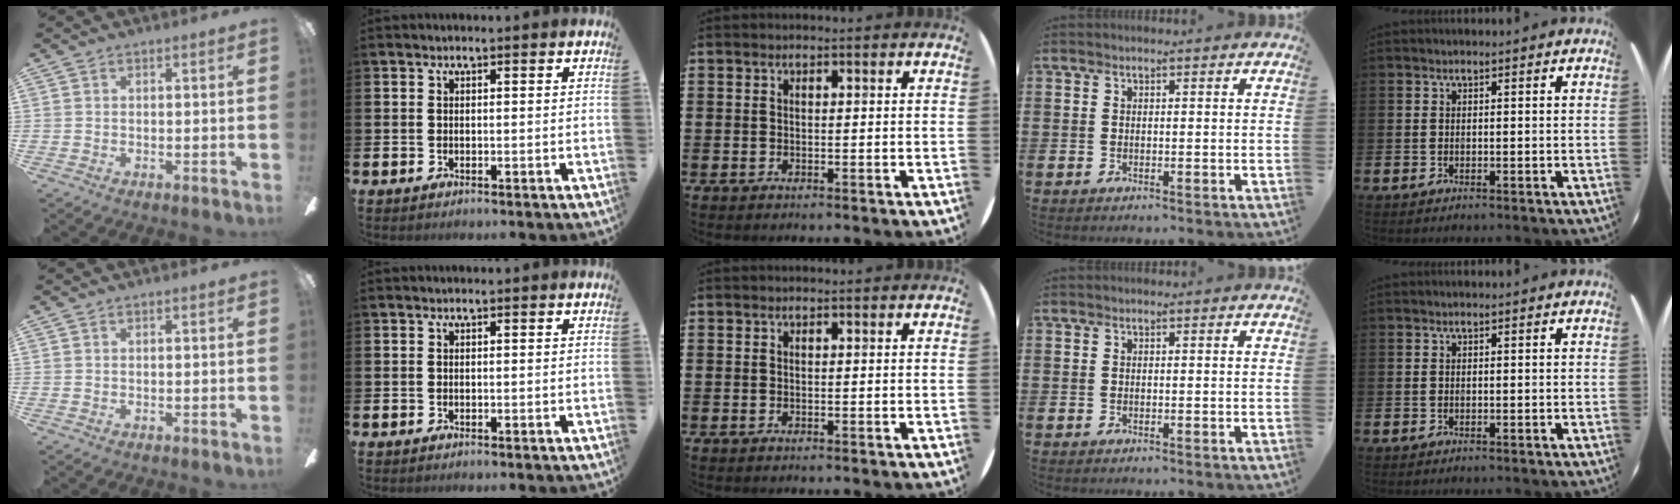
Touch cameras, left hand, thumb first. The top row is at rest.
{}